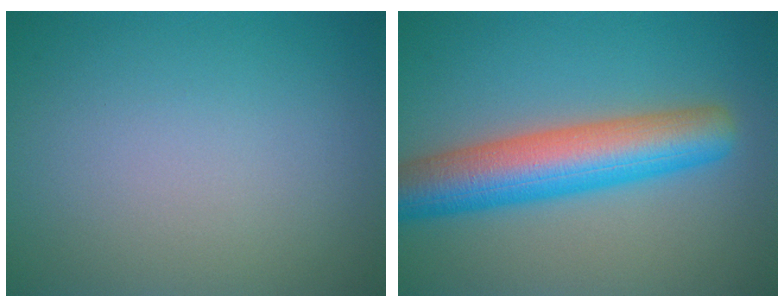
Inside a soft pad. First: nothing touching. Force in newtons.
{"total": 8.4, "press": 8.4, "slide": 0.3}